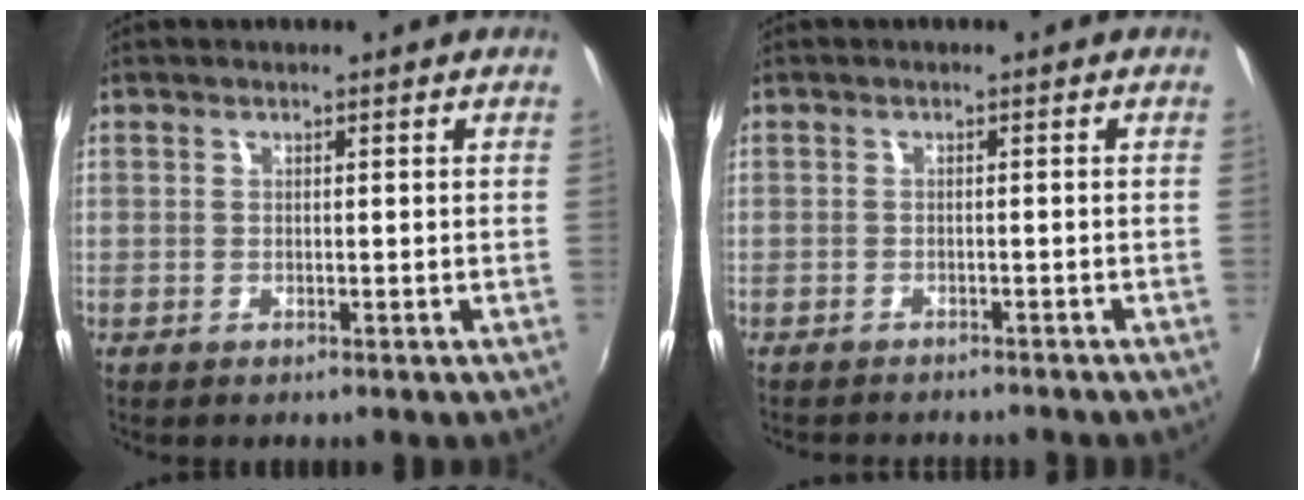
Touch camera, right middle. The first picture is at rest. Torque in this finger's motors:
{"motor_torque": [0.93, -1.21, 0.10, 0.05]}